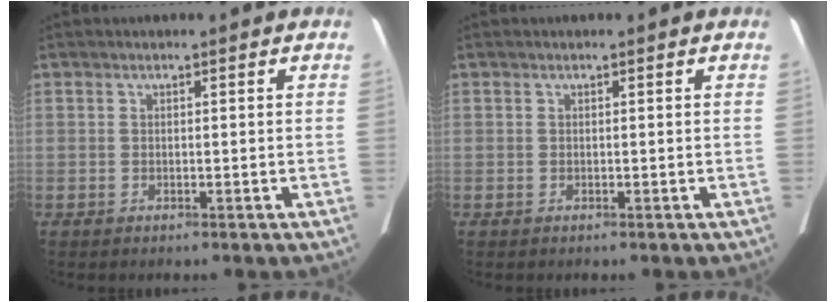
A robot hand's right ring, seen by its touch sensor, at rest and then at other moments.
{"total": 0.0}